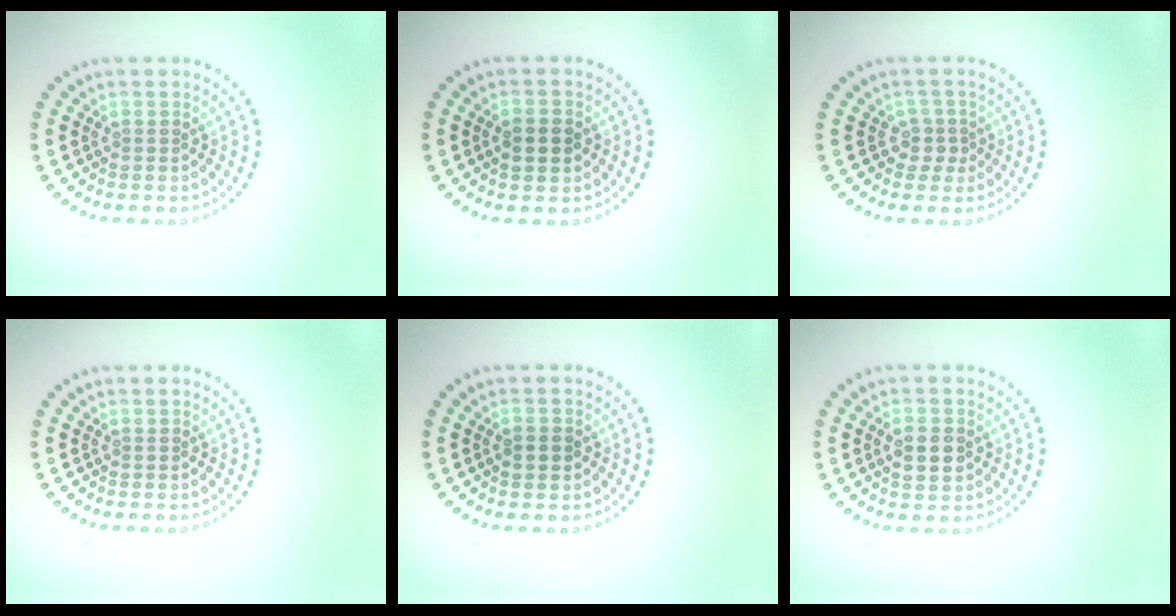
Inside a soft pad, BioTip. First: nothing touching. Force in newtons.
{"total": 2.9, "press": 2.9, "slide": 0.1}
{"total": 1.7, "press": 1.1, "slide": 1.3}
{"total": 0.0}
{"total": 1.5, "press": 1.5, "slide": 0.2}
{"total": 2.7, "press": 2.7, "slide": 0.1}